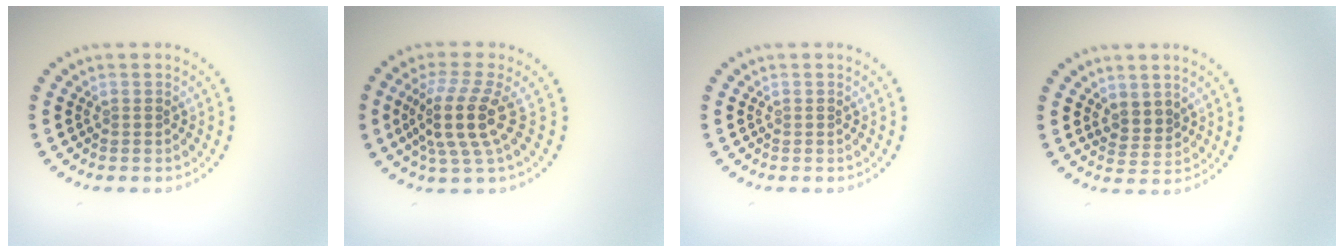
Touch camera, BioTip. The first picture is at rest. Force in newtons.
{"total": 4.5, "press": 3.5, "slide": 2.9}
{"total": 0.0}
{"total": 1.9, "press": 1.5, "slide": 1.2}